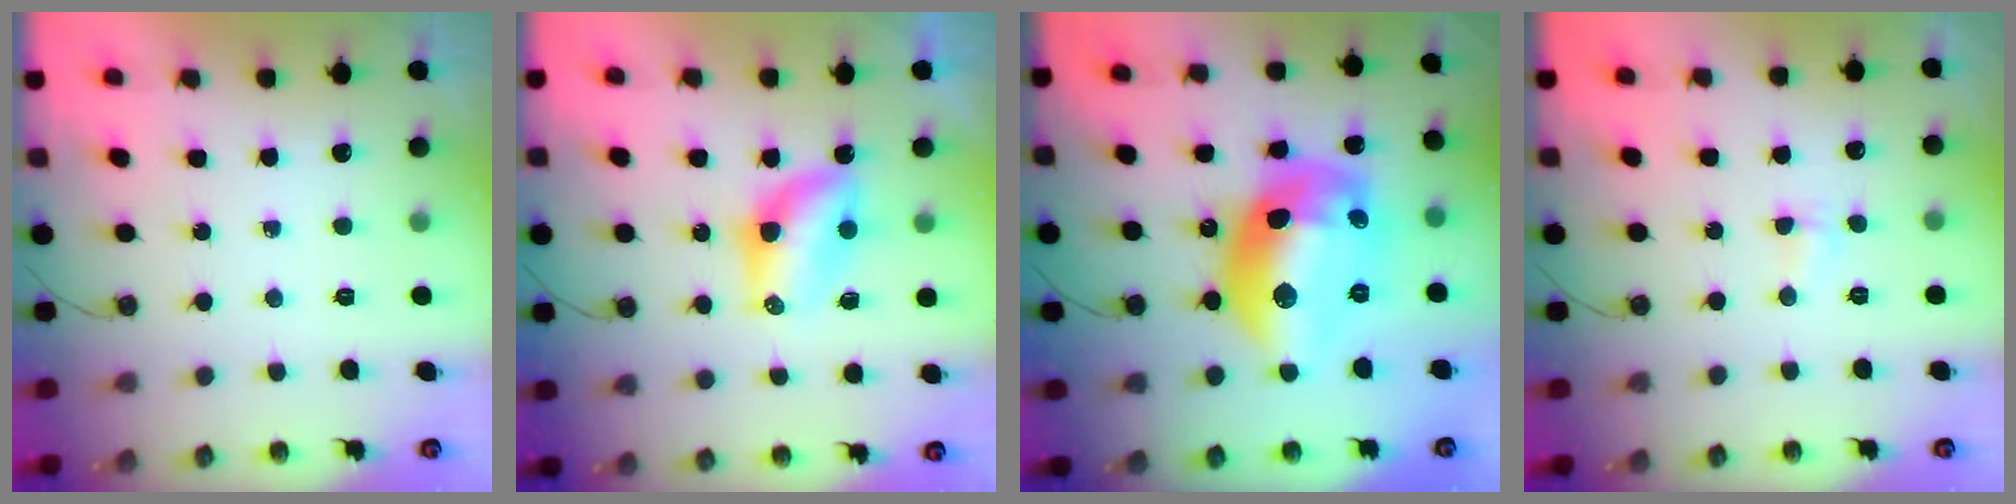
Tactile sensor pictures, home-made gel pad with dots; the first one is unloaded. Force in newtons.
{"total": 9.0, "press": 8.1, "slide": 4.0}
{"total": 21.4, "press": 21.3, "slide": 2.0}
{"total": 2.8, "press": 2.8, "slide": 0.6}